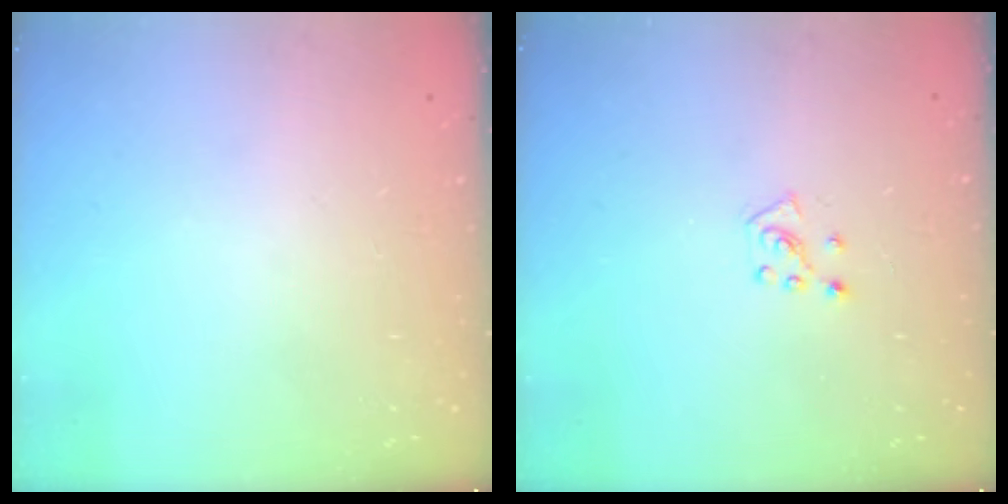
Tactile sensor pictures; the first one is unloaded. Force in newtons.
{"total": 5.2, "press": 5.2, "slide": 0.5}